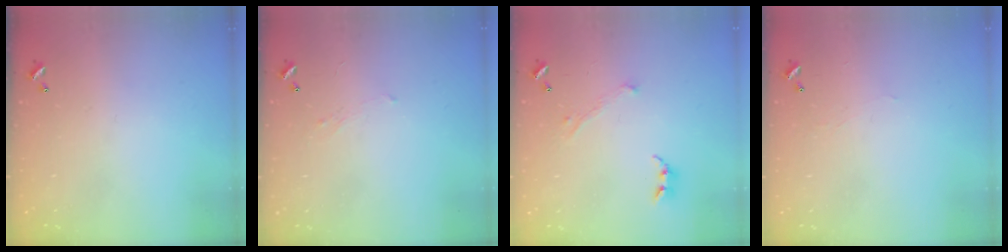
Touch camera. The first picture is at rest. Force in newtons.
{"total": 1.0, "press": 0.8, "slide": 0.5}
{"total": 1.7, "press": 1.6, "slide": 0.5}
{"total": 0.9, "press": 0.7, "slide": 0.4}